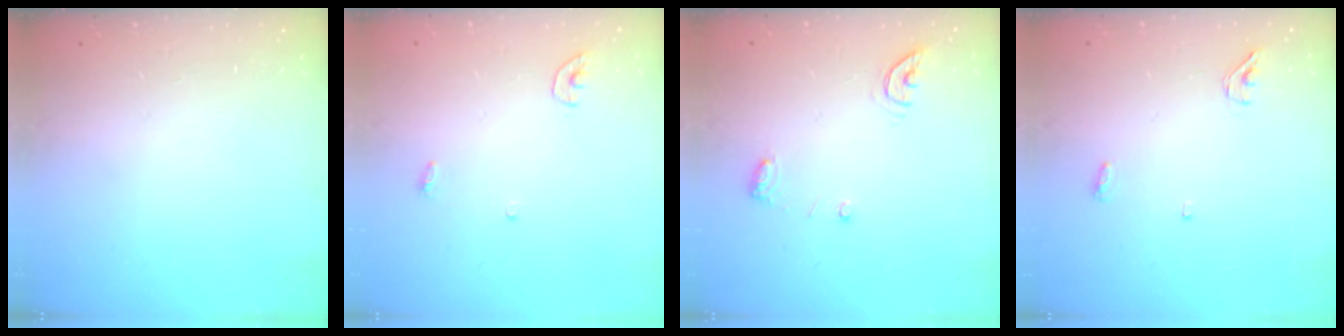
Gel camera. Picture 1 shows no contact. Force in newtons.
{"total": 3.4, "press": 3.4, "slide": 0.3}
{"total": 6.4, "press": 6.4, "slide": 0.6}
{"total": 3.2, "press": 3.0, "slide": 1.2}